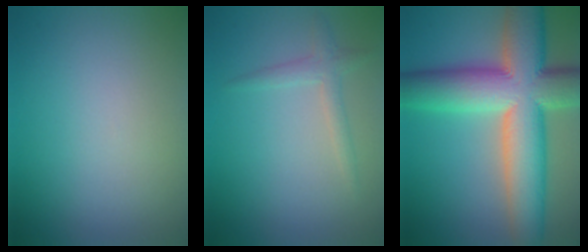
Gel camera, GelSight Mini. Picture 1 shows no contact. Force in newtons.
{"total": 1.7, "press": 1.7, "slide": 0.0}
{"total": 13.8, "press": 13.8, "slide": 0.5}